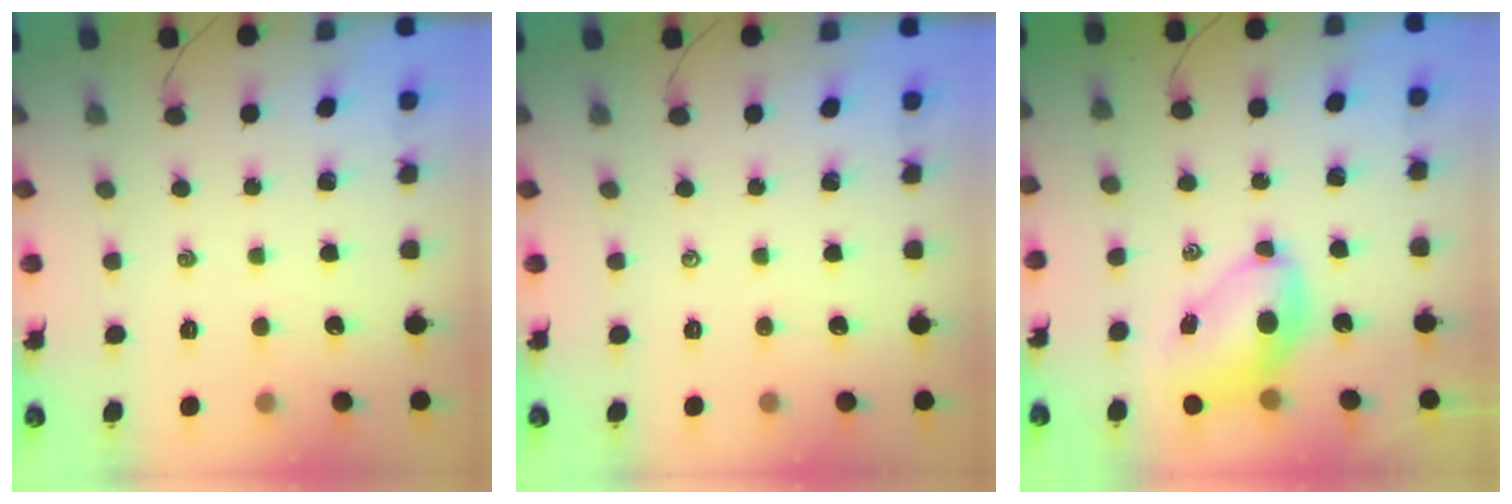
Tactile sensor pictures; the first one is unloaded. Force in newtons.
{"total": 0.0}
{"total": 7.8, "press": 7.8, "slide": 1.1}